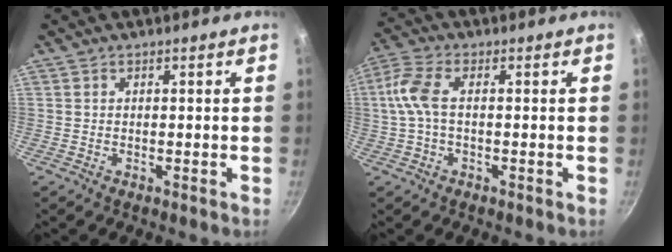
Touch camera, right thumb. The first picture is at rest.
{"total": 7.1, "force": [0.1, 3.5, 6.1], "torque": [-0.146, 0.019, -0.008]}